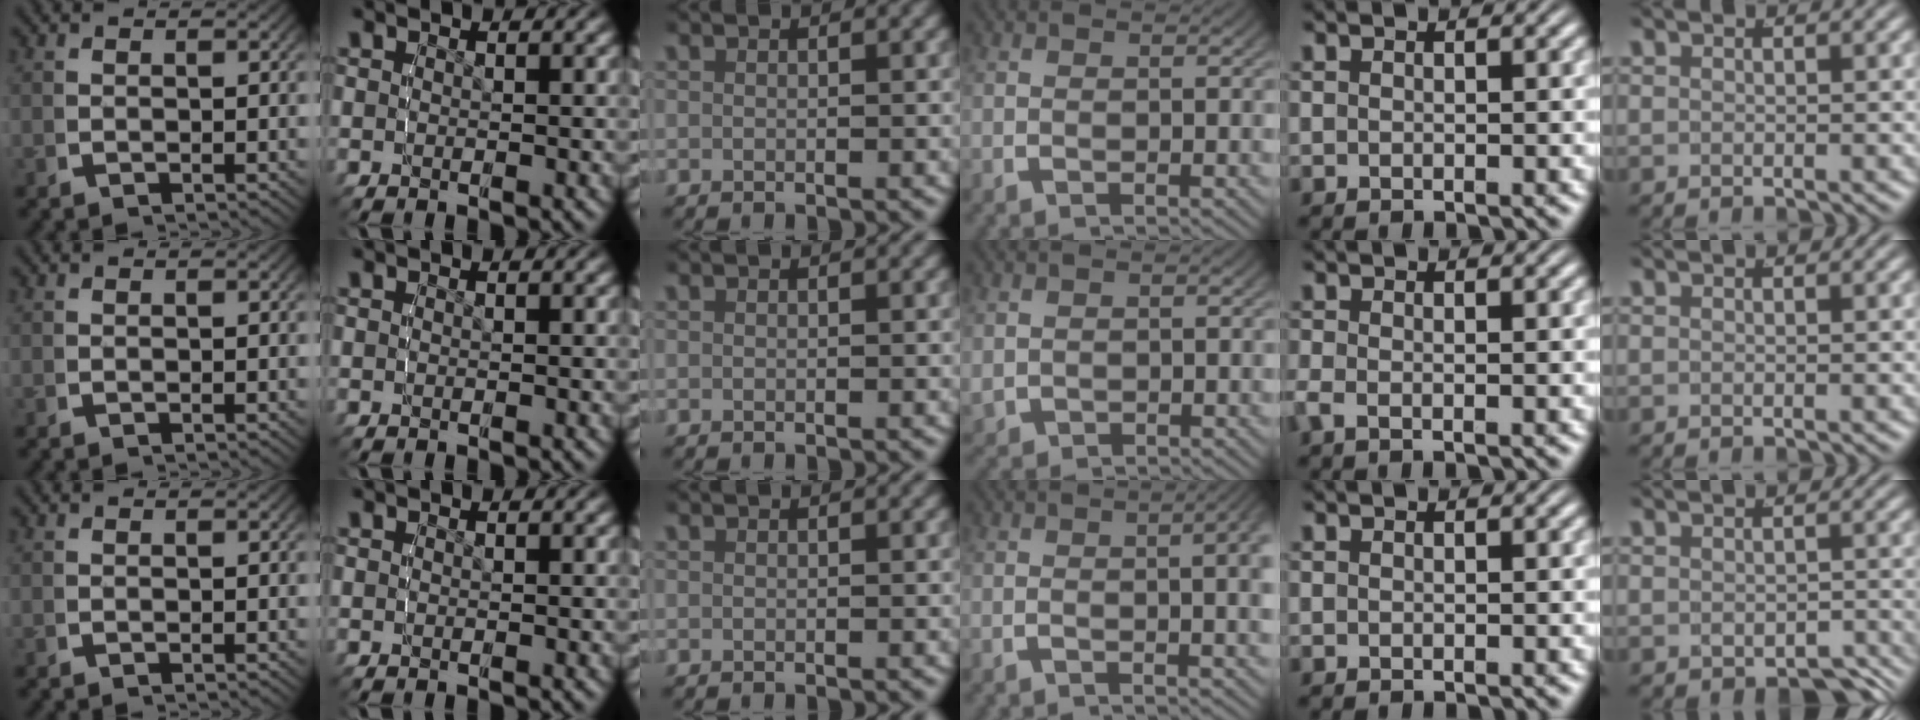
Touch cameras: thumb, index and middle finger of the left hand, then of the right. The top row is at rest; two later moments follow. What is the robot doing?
{"motion": "lift_and_place", "object": "glasses"}